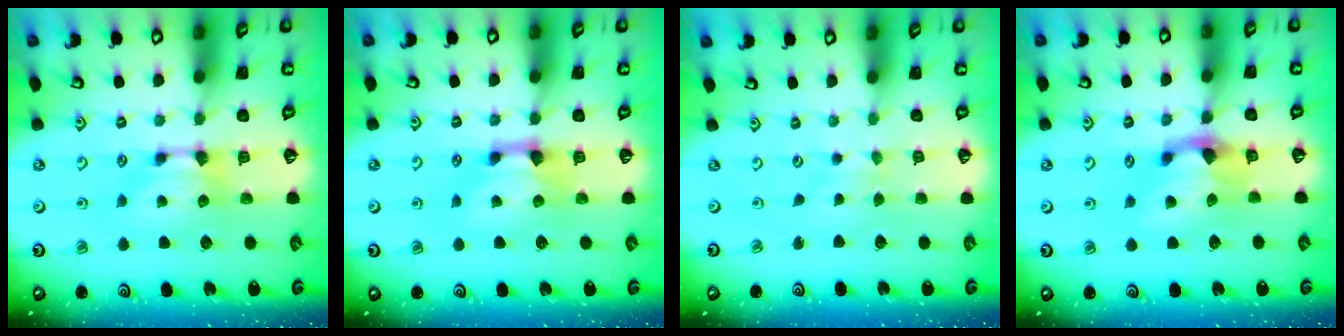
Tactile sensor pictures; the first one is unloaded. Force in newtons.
{"total": 1.6, "press": 1.1, "slide": 1.1}
{"total": 2.5, "press": 2.5, "slide": 0.3}
{"total": 2.8, "press": 2.2, "slide": 1.7}